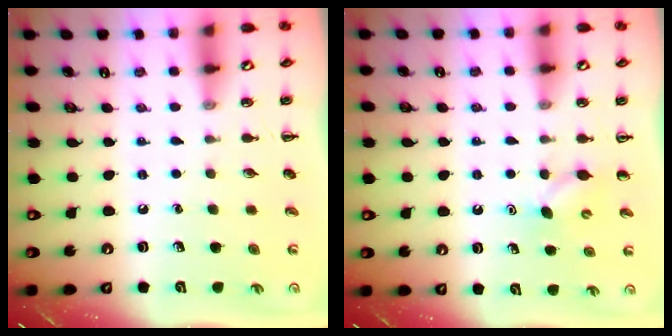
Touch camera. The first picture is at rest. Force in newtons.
{"total": 4.1, "press": 3.9, "slide": 1.3}